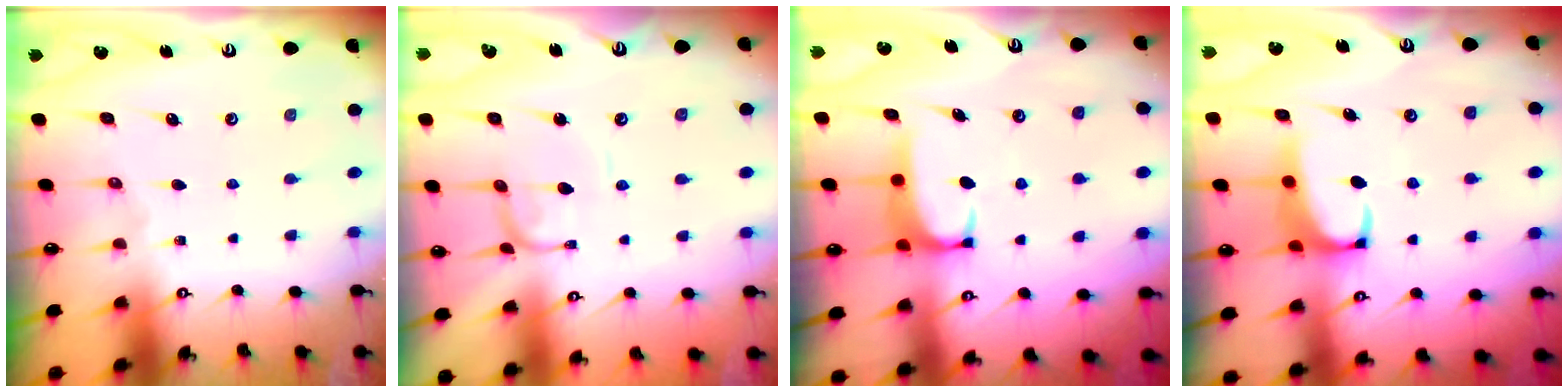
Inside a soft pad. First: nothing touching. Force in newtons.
{"total": 1.6, "press": 1.6, "slide": 0.2}
{"total": 2.5, "press": 2.4, "slide": 0.7}
{"total": 2.3, "press": 2.1, "slide": 0.9}